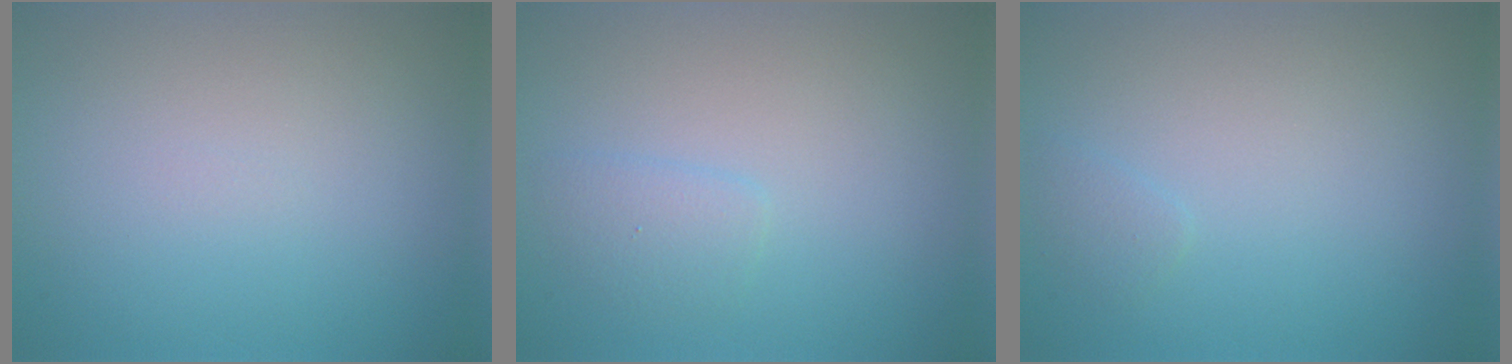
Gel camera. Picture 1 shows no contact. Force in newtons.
{"total": 1.3, "press": 1.3, "slide": 0.1}
{"total": 0.8, "press": 0.8, "slide": 0.1}